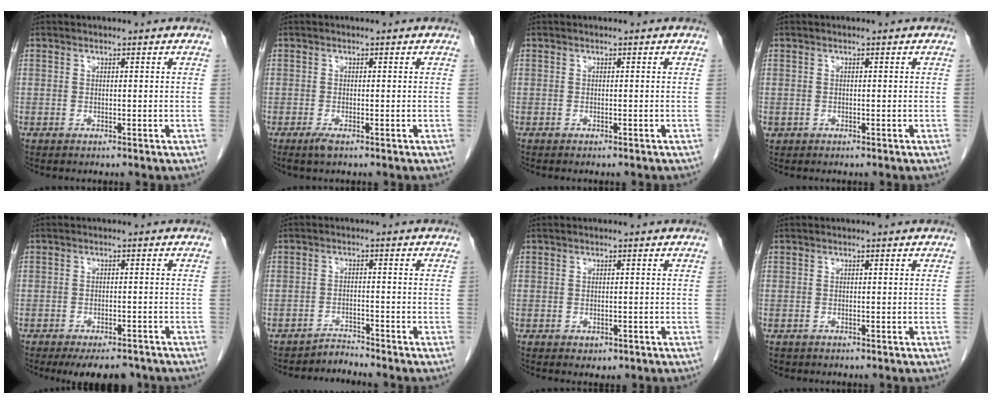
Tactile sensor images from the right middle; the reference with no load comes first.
{"total": 1.5, "force": [-1.0, 0.2, 1.1], "torque": [-0.027, -0.005, -0.018]}
{"total": 0.8, "force": [-0.7, 0.1, 0.3], "torque": [-0.006, -0.002, -0.010]}
{"total": 0.5, "force": [-0.2, 0.5, 0.1], "torque": [0.000, 0.004, 0.000]}
{"total": 7.6, "force": [-6.3, 3.0, 3.2], "torque": [-0.038, -0.007, -0.083]}
{"total": 2.4, "force": [-2.2, -0.4, -0.9], "torque": [0.025, -0.009, -0.036]}
{"total": 1.2, "force": [-0.5, 0.8, 0.6], "torque": [-0.009, 0.000, 0.001]}
{"total": 0.8, "force": [-0.5, 0.6, 0.1], "torque": [-0.012, 0.000, -0.005]}